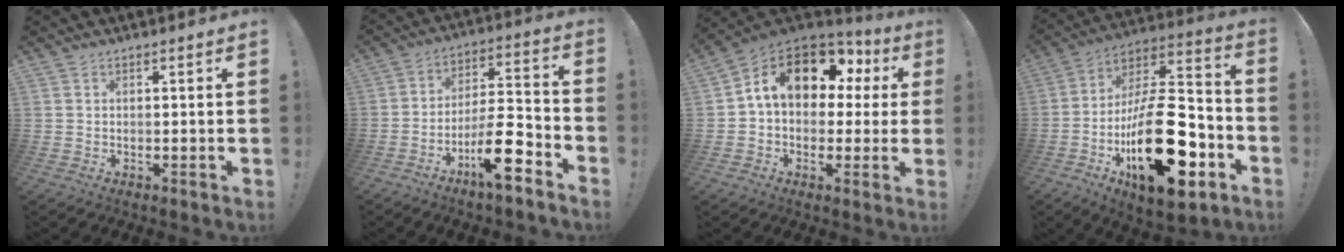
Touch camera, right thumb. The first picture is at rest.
{"total": 14.9, "force": [-8.6, 6.5, 10.4], "torque": [-0.158, 0.070, -0.134]}
{"total": 14.4, "force": [6.1, 8.9, 9.5], "torque": [-0.160, -0.021, 0.107]}
{"total": 30.9, "force": [-9.3, 14.7, 25.6], "torque": [-0.441, 0.053, -0.134]}